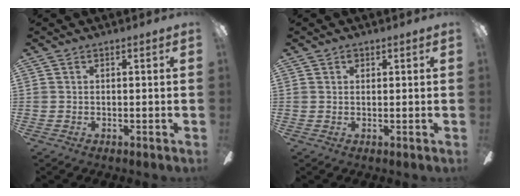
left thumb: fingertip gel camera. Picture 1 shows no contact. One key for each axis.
{"total": 1.1, "fx": 0.7, "fy": 0.7, "fz": 0.4, "tx": -0.007, "ty": 0.003, "tz": 0.012}